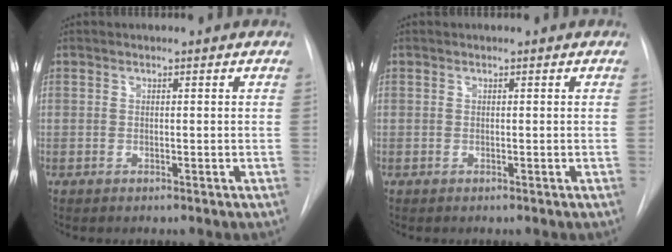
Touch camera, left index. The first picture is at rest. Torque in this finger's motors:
{"motor_torque": [-0.07, 0.02, 0.02, -0.01]}